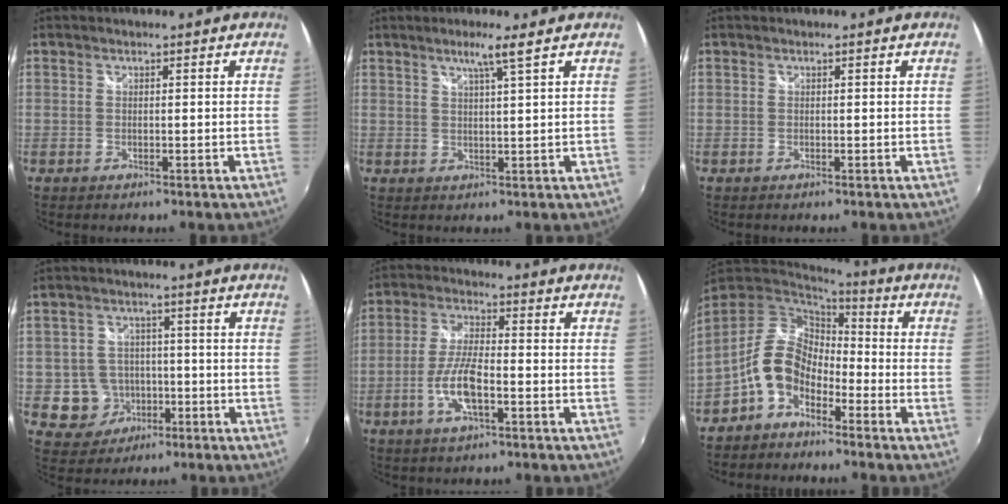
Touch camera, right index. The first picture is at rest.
{"total": 3.7, "force": [2.3, -0.7, 2.8], "torque": [-0.052, -0.002, 0.041]}
{"total": 0.0}
{"total": 7.5, "force": [-2.0, 7.1, 1.4], "torque": [-0.051, 0.021, -0.017]}
{"total": 8.2, "force": [-3.0, 2.3, 7.3], "torque": [-0.153, -0.001, -0.059]}
{"total": 10.2, "force": [-5.2, 6.6, 5.9], "torque": [-0.120, 0.024, -0.102]}